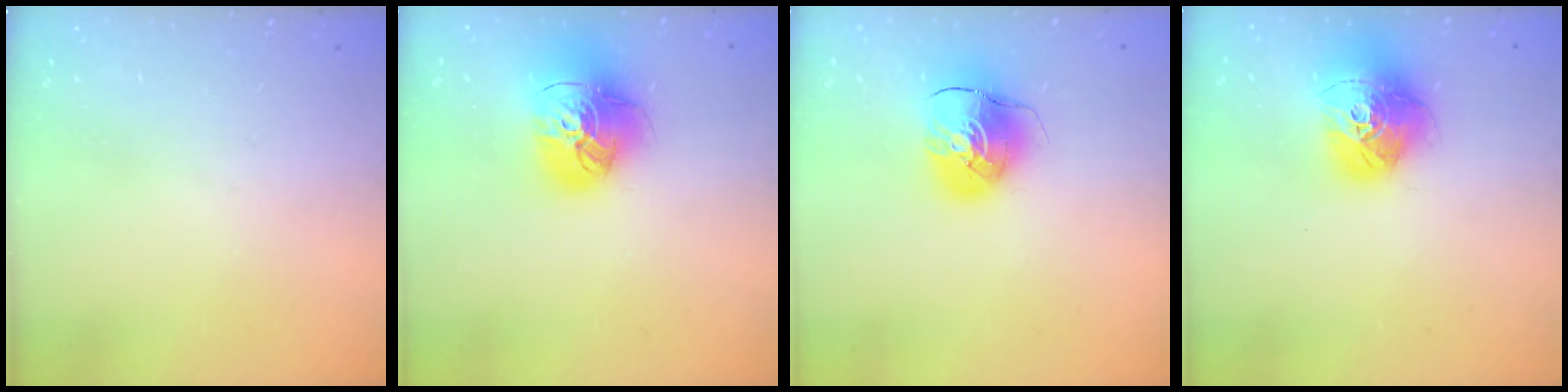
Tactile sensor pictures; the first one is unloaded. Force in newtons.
{"total": 18.0, "press": 17.9, "slide": 2.0}
{"total": 8.9, "press": 8.9, "slide": 1.2}
{"total": 17.6, "press": 17.6, "slide": 1.6}